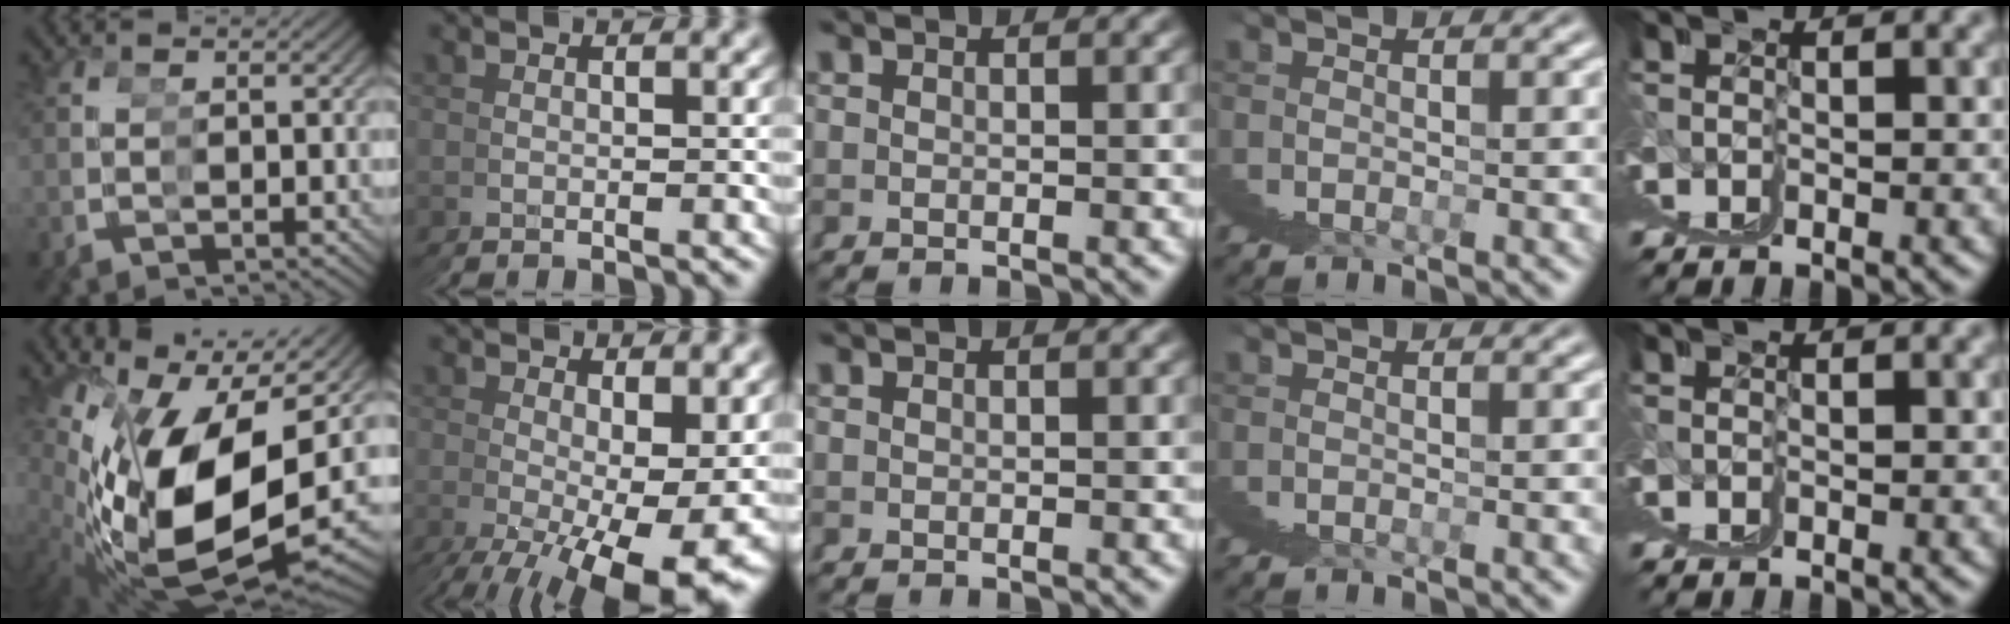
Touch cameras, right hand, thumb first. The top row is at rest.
{"thumb": {"total": 20.3, "force": [-0.1, 13.0, 15.6], "torque": [-0.332, -0.069, 0.034]}, "index": {"total": 9.7, "force": [-3.4, 3.7, 8.3], "torque": [-0.129, -0.042, -0.025]}}